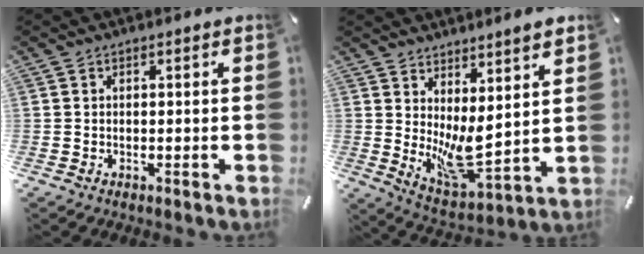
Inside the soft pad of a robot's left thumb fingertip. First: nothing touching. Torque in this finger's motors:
{"motor_torque": [1.58, 1.72, 0.14, -0.23, 0.33]}